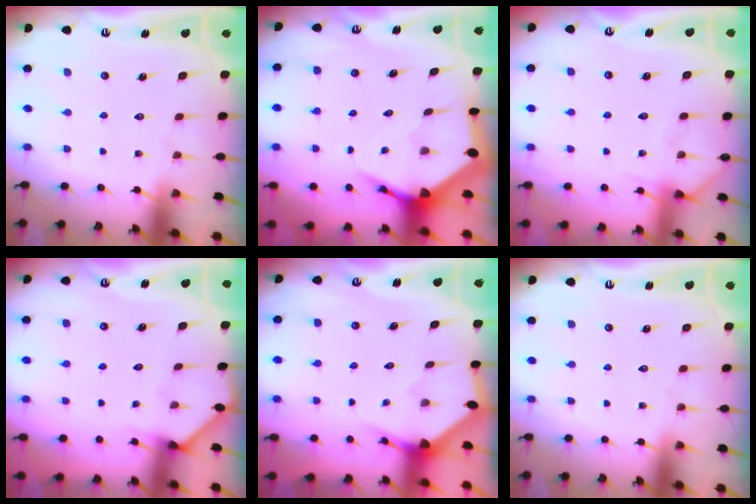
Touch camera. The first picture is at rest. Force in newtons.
{"total": 5.1, "press": 5.1, "slide": 0.6}
{"total": 3.4, "press": 3.4, "slide": 0.4}
{"total": 2.5, "press": 2.5, "slide": 0.1}
{"total": 2.3, "press": 2.3, "slide": 0.1}
{"total": 0.0}